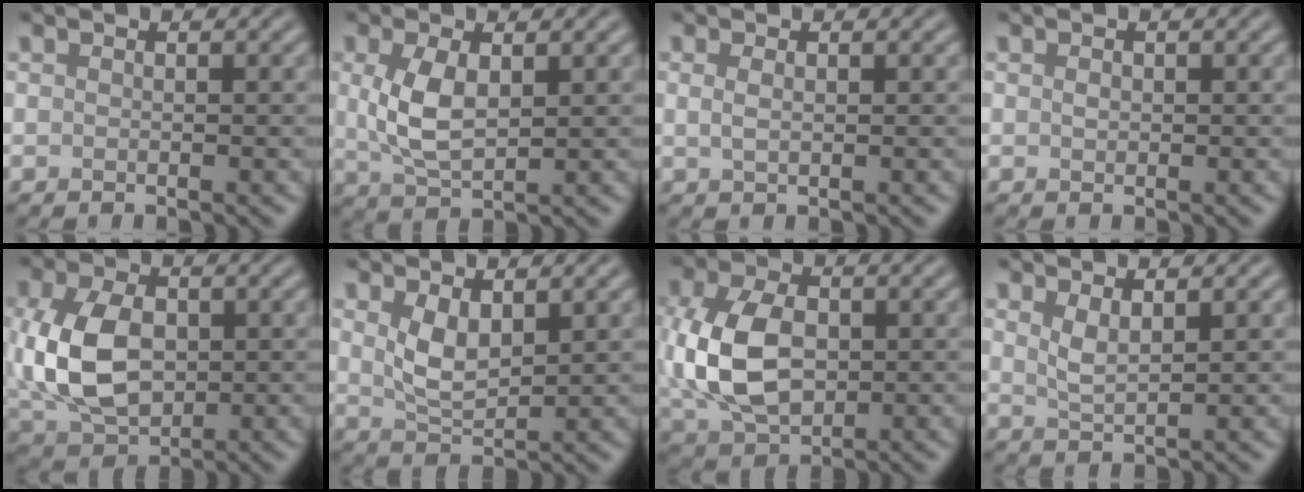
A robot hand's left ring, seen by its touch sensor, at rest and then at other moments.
{"total": 4.3, "force": [0.7, 2.2, 3.7], "torque": [-0.084, 0.000, 0.018]}
{"total": 1.1, "force": [0.3, 0.4, 0.9], "torque": [-0.020, -0.001, 0.007]}
{"total": 0.6, "force": [0.1, 0.4, 0.4], "torque": [-0.008, -0.001, 0.001]}
{"total": 8.4, "force": [-0.1, 5.6, 6.2], "torque": [-0.145, -0.002, -0.003]}
{"total": 3.3, "force": [1.2, 1.7, 2.6], "torque": [-0.059, -0.004, 0.031]}
{"total": 8.6, "force": [-0.2, 5.8, 6.4], "torque": [-0.151, -0.001, -0.004]}
{"total": 1.9, "force": [1.1, 0.6, 1.4], "torque": [-0.032, -0.005, 0.025]}